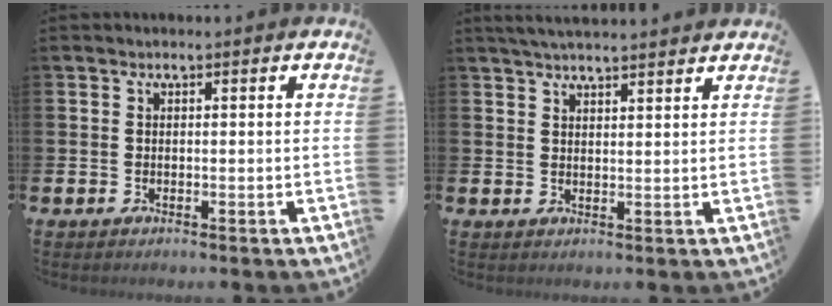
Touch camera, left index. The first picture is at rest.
{"total": 3.4, "force": [3.4, 0.1, 0.8], "torque": [-0.018, -0.010, 0.061]}